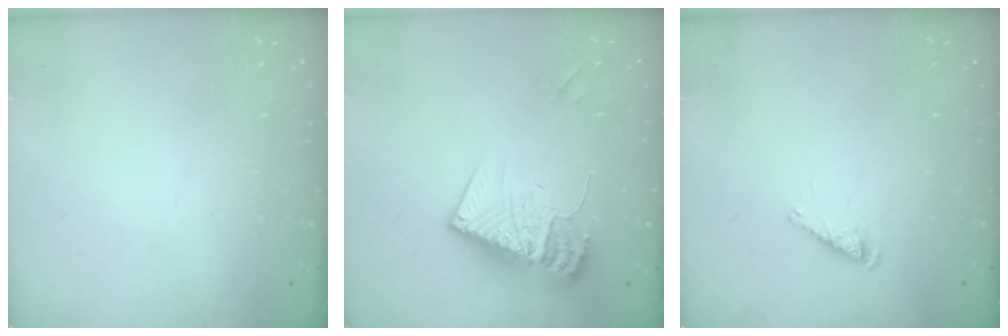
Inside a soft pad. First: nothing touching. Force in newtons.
{"total": 18.0, "press": 17.9, "slide": 1.3}
{"total": 2.5, "press": 2.5, "slide": 0.5}